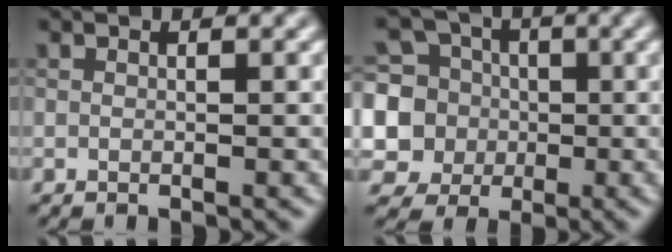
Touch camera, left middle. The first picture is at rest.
{"total": 8.2, "force": [0.3, 7.8, 2.5], "torque": [-0.075, 0.032, -0.015]}